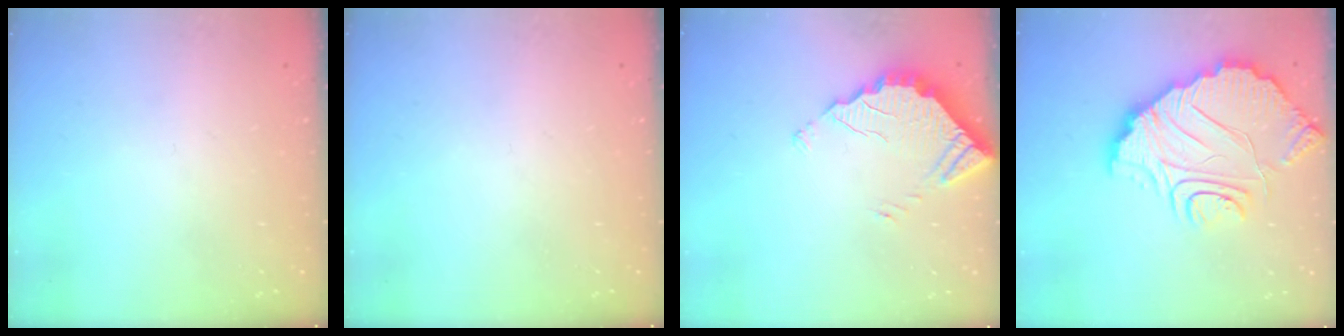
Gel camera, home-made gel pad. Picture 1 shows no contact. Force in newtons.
{"total": 0.0}
{"total": 3.5, "press": 3.5, "slide": 0.2}
{"total": 14.5, "press": 14.4, "slide": 1.4}